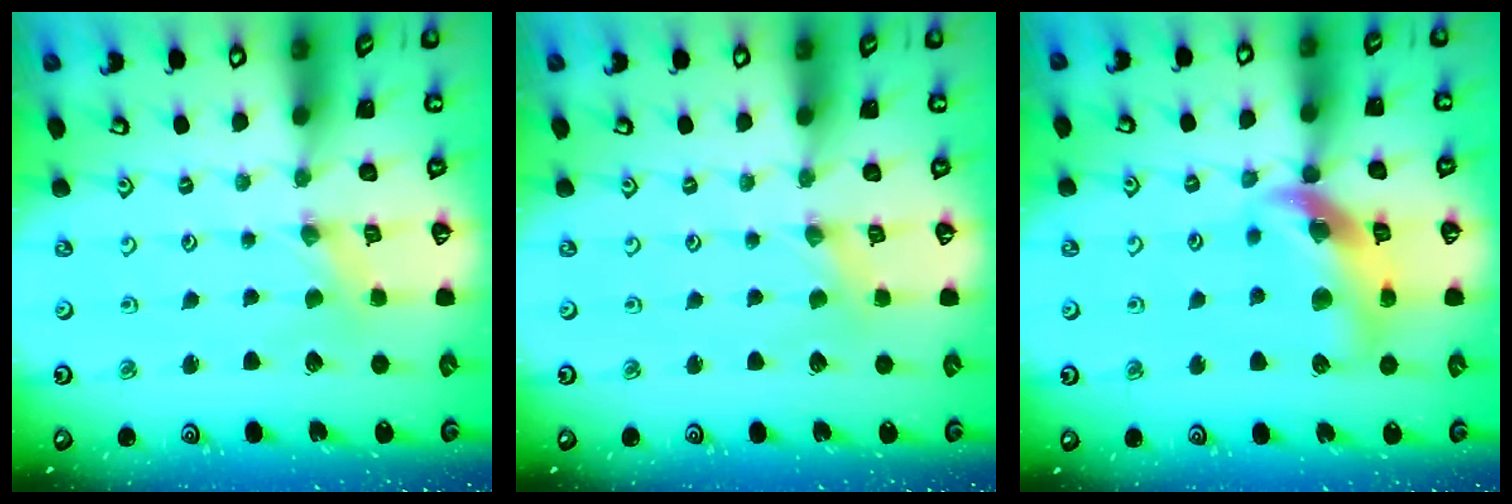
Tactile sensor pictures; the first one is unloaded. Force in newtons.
{"total": 0.0}
{"total": 16.6, "press": 16.4, "slide": 2.2}